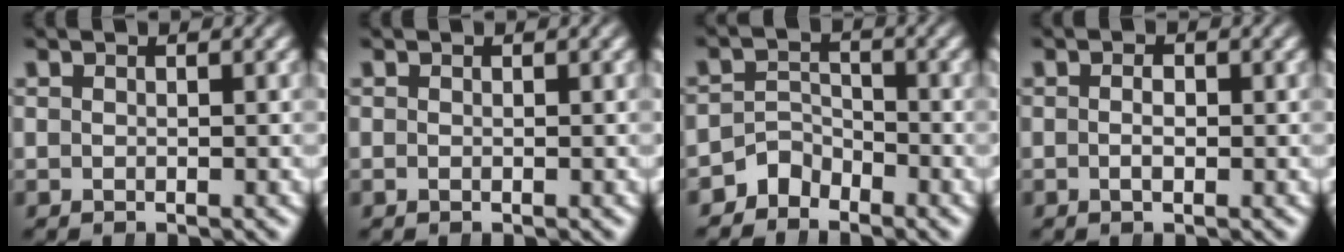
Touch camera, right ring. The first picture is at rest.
{"total": 0.7, "force": [0.2, -0.5, -0.4], "torque": [0.010, 0.005, 0.001]}
{"total": 3.7, "force": [-2.8, 2.3, 0.6], "torque": [-0.002, -0.007, -0.051]}
{"total": 0.6, "force": [-0.2, 0.1, 0.6], "torque": [0.003, 0.006, -0.008]}